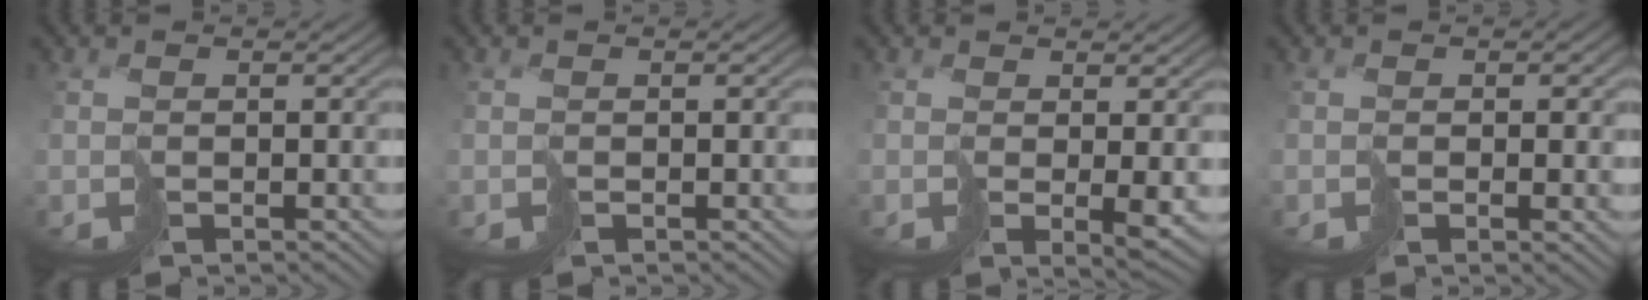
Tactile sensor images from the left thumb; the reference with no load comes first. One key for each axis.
{"total": 0.0}
{"total": 3.0, "fx": 0.4, "fy": 0.4, "fz": 3.0, "tx": -0.056, "ty": -0.008, "tz": 0.007}
{"total": 1.9, "fx": -0.2, "fy": 0.9, "fz": 1.7, "tx": -0.027, "ty": -0.007, "tz": -0.001}